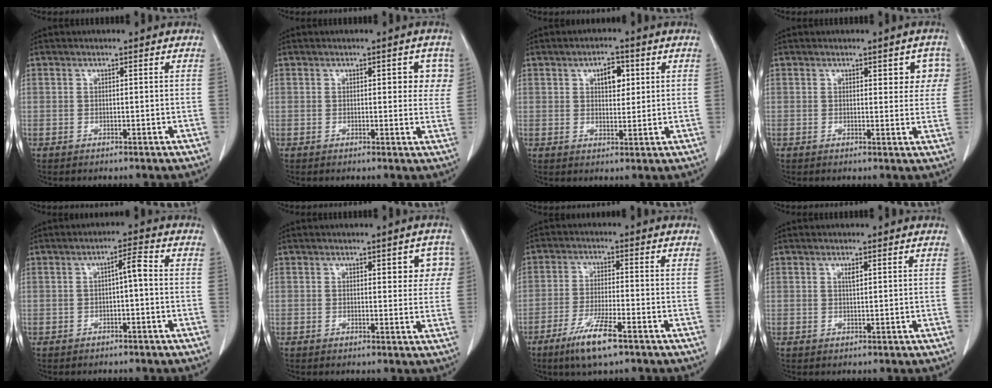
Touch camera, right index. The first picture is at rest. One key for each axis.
{"total": 3.9, "fx": 1.3, "fy": 2.0, "fz": 3.2, "tx": -0.022, "ty": 0.007, "tz": 0.011}
{"total": 4.2, "fx": 1.6, "fy": 2.2, "fz": 3.2, "tx": -0.049, "ty": 0.006, "tz": 0.026}
{"total": 4.1, "fx": 1.6, "fy": 2.0, "fz": 3.2, "tx": -0.021, "ty": 0.006, "tz": 0.015}
{"total": 2.9, "fx": -0.2, "fy": 0.4, "fz": 2.9, "tx": -0.043, "ty": 0.009, "tz": -0.005}
{"total": 4.4, "fx": 1.6, "fy": 2.0, "fz": 3.6, "tx": -0.027, "ty": 0.009, "tz": 0.015}
{"total": 7.7, "fx": -4.8, "fy": 0.6, "fz": 6.0, "tx": -0.119, "ty": -0.015, "tz": -0.084}
{"total": 0.9, "fx": 0.5, "fy": 0.1, "fz": 0.7, "tx": -0.018, "ty": -0.001, "tz": 0.010}